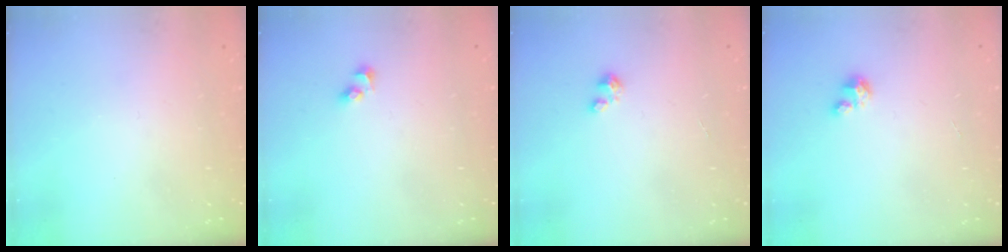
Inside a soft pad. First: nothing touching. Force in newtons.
{"total": 2.7, "press": 2.5, "slide": 1.2}
{"total": 1.6, "press": 1.6, "slide": 0.2}
{"total": 3.3, "press": 3.3, "slide": 0.2}